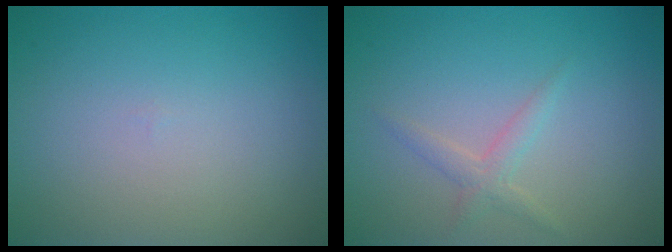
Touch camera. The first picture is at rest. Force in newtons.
{"total": 1.5, "press": 1.5, "slide": 0.1}